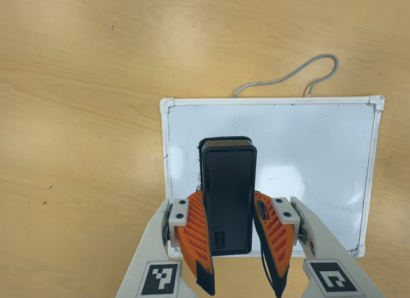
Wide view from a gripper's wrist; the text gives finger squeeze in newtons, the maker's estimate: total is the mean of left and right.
{"total": 4.6, "left": 4.3, "right": 4.9}